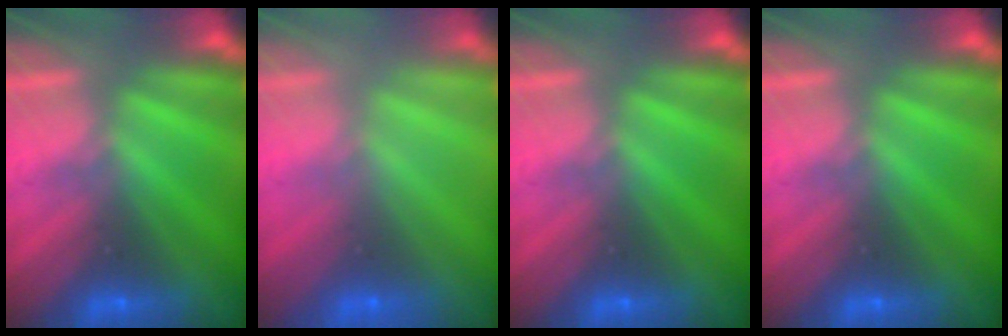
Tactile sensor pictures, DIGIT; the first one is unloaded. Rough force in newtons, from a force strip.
{"total": 2.2}
{"total": 0.0}
{"total": 0.0}